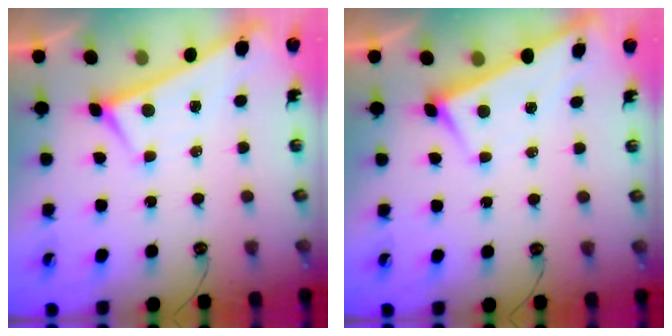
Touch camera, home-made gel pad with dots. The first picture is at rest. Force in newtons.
{"total": 2.6, "press": 2.6, "slide": 0.2}